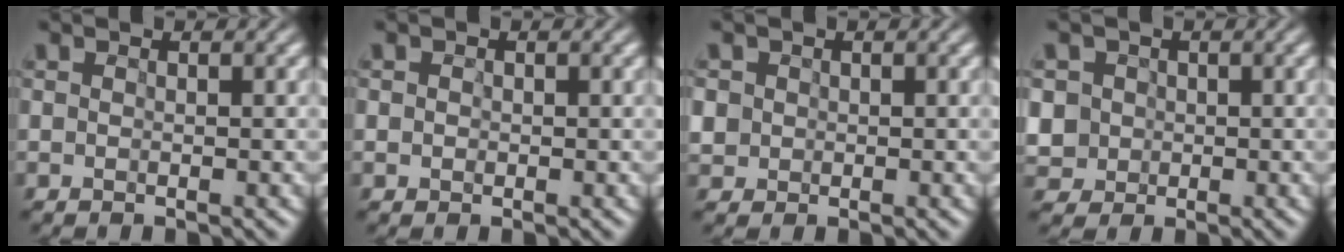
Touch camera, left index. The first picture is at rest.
{"total": 1.4, "force": [0.3, 1.2, 0.5], "torque": [0.002, 0.014, -0.008]}
{"total": 4.3, "force": [0.3, 4.1, 1.4], "torque": [-0.056, 0.027, -0.002]}
{"total": 5.9, "force": [-0.2, 5.7, 1.7], "torque": [-0.061, 0.019, -0.012]}